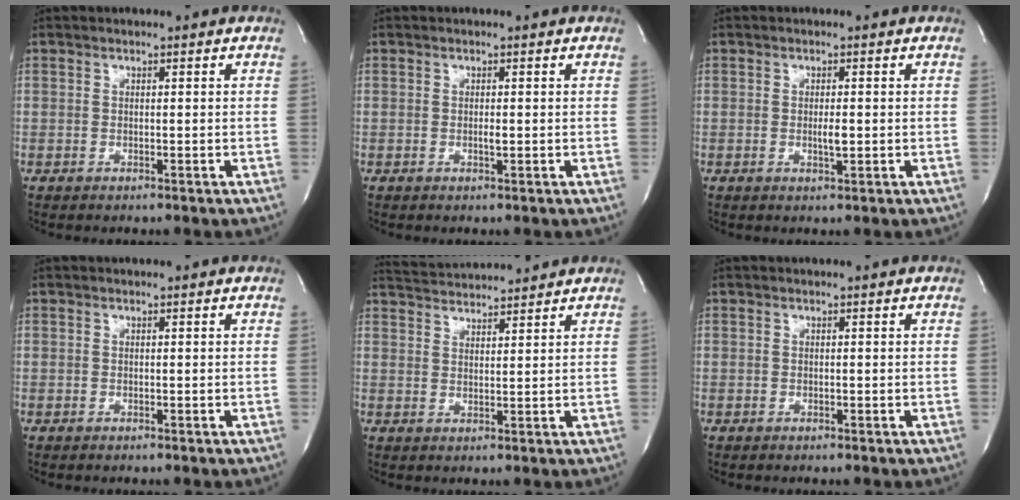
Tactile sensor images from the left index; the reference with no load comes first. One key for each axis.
{"total": 0.7, "fx": -0.2, "fy": 0.1, "fz": 0.7, "tx": -0.013, "ty": -0.002, "tz": -0.002}
{"total": 1.7, "fx": -0.2, "fy": 0.3, "fz": 1.6, "tx": -0.032, "ty": -0.003, "tz": -0.002}
{"total": 0.0}
{"total": 7.5, "fx": 7.4, "fy": 0.0, "fz": 1.3, "tx": -0.036, "ty": 0.024, "tz": 0.121}
{"total": 0.0}